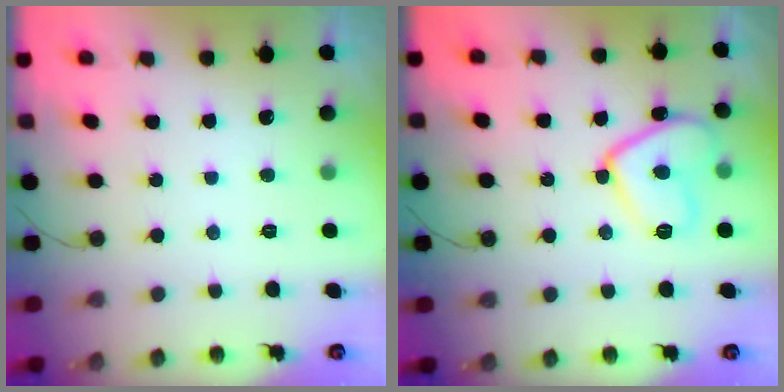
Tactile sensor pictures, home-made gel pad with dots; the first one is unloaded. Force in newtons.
{"total": 12.9, "press": 12.8, "slide": 1.4}